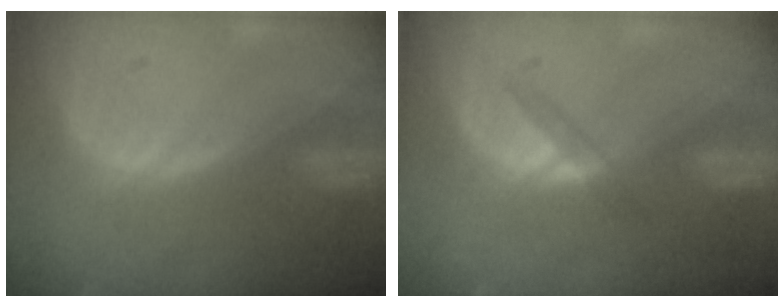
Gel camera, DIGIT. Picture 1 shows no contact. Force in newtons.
{"total": 2.3, "press": 2.0, "slide": 1.0}